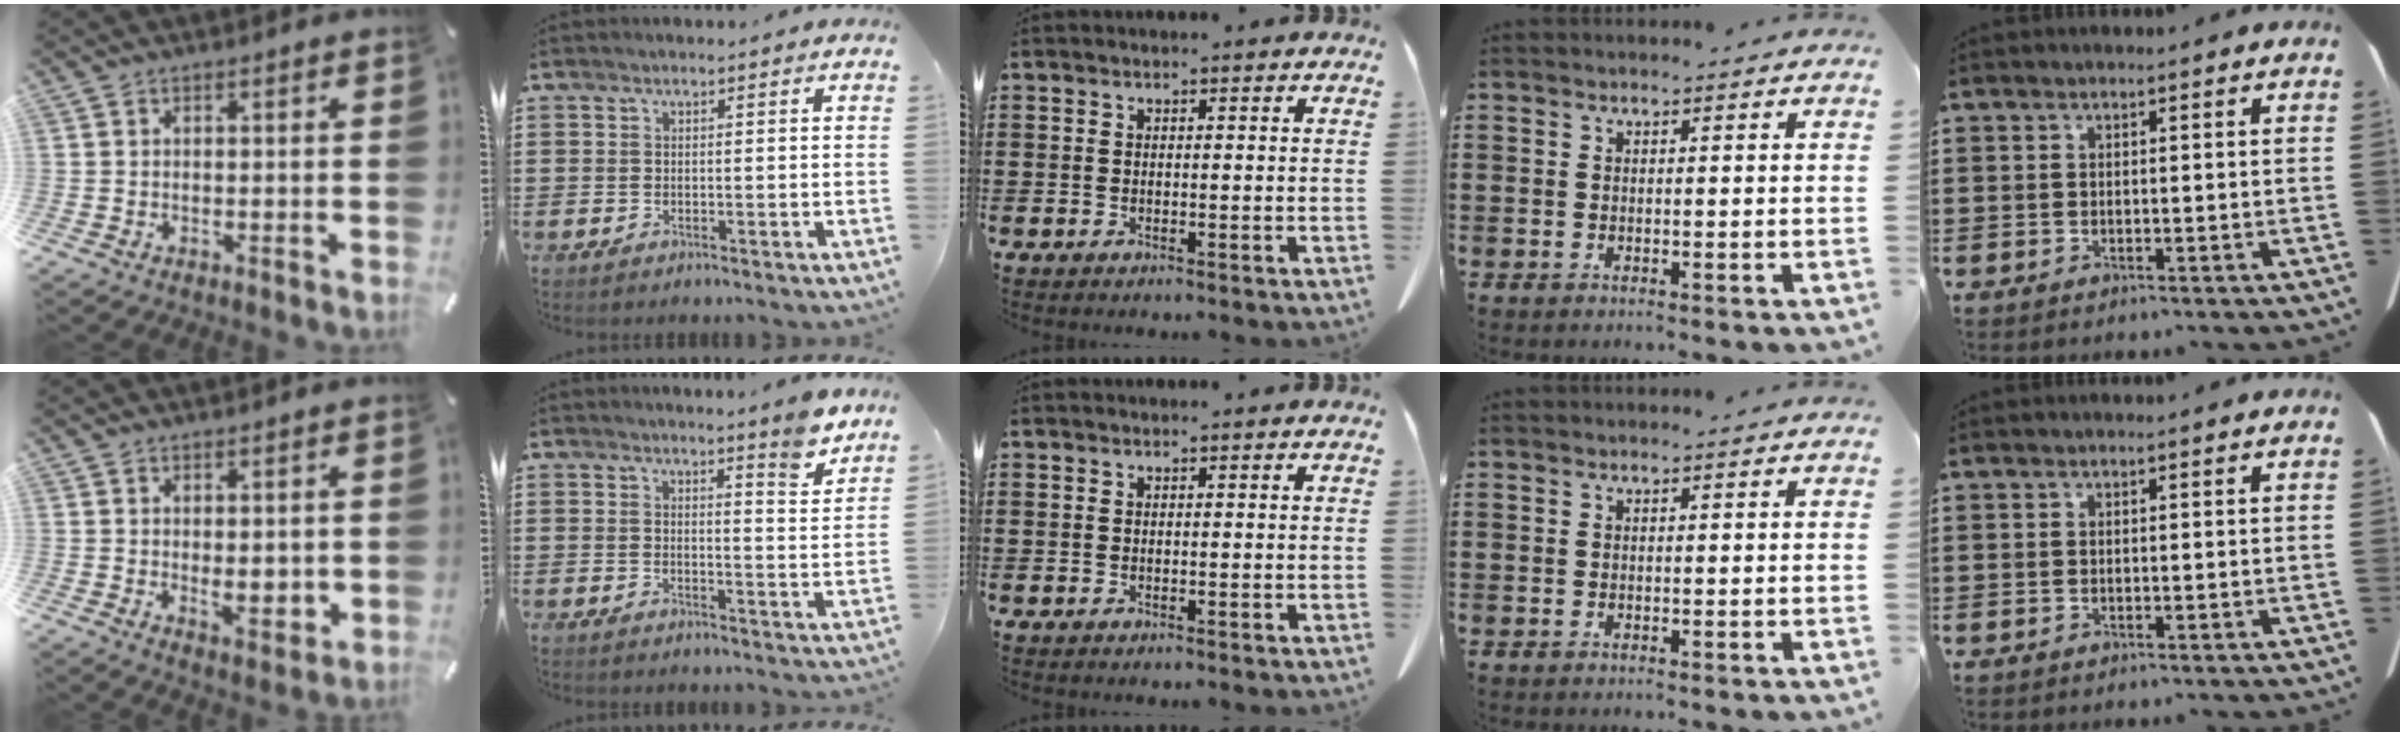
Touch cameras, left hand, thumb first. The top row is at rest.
{"thumb": {"total": 4.1, "force": [0.6, 2.4, 3.2], "torque": [-0.035, -0.004, 0.009]}, "index": {"total": 4.6, "force": [4.3, -0.4, 1.7], "torque": [-0.022, -0.029, 0.071]}}